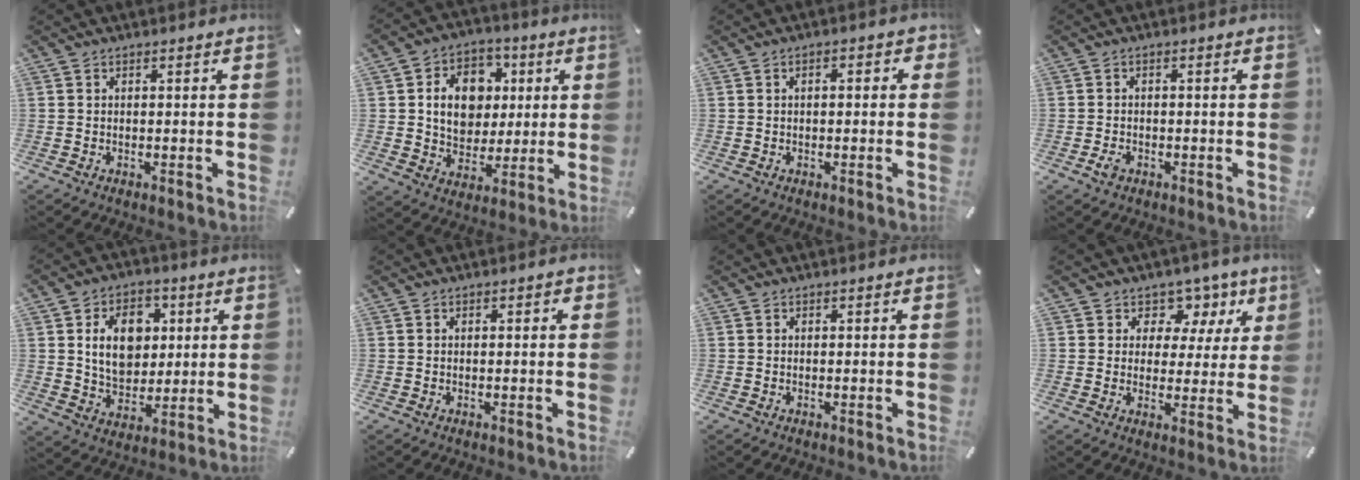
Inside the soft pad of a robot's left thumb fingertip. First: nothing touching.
{"total": 12.9, "force": [1.8, 11.0, 6.4], "torque": [-0.105, 0.010, 0.040]}
{"total": 2.5, "force": [-0.4, 1.3, 2.1], "torque": [-0.030, 0.006, -0.010]}
{"total": 2.2, "force": [-1.1, 1.4, 1.4], "torque": [-0.032, 0.003, -0.021]}
{"total": 12.0, "force": [2.8, 9.6, 6.8], "torque": [-0.110, 0.006, 0.050]}
{"total": 0.8, "force": [0.1, 0.5, 0.7], "torque": [-0.012, 0.004, 0.000]}
{"total": 0.0}
{"total": 8.4, "force": [4.4, 6.6, 2.8], "torque": [-0.028, -0.035, 0.075]}